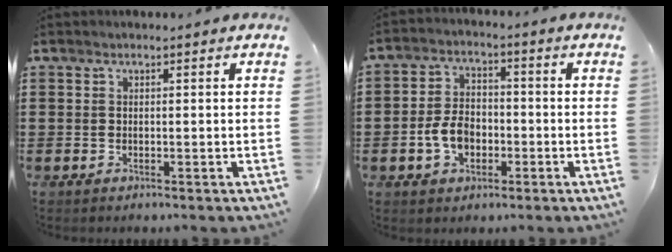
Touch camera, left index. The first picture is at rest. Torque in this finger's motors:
{"motor_torque": [0.86, 0.03, 0.51, 0.09]}